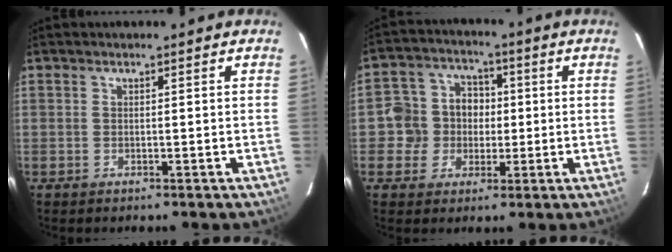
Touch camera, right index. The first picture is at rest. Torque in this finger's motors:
{"motor_torque": [0.09, -0.06, 0.08, 0.03]}